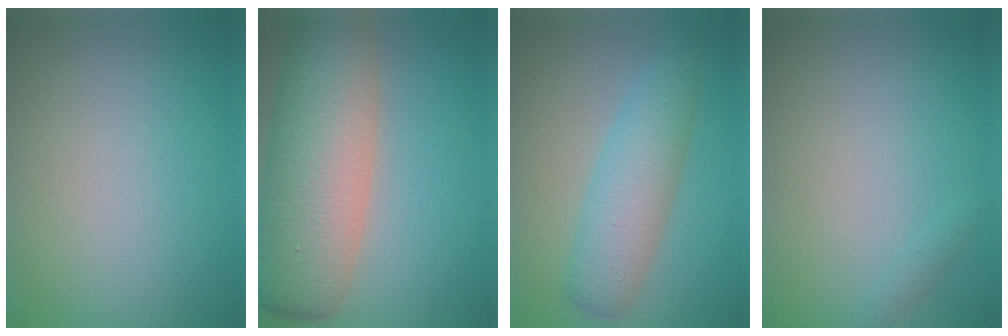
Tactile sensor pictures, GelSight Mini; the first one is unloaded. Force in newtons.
{"total": 11.7, "press": 11.7, "slide": 0.5}
{"total": 4.8, "press": 4.8, "slide": 0.1}
{"total": 0.6, "press": 0.6, "slide": 0.0}